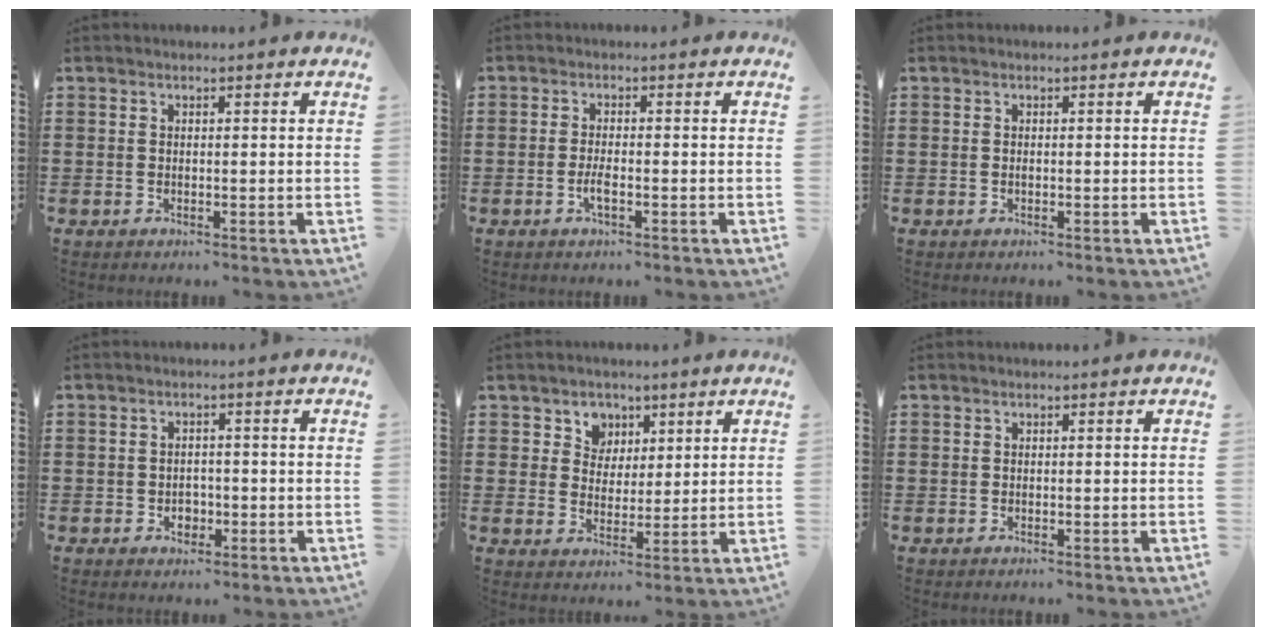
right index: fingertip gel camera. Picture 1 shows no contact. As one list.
[{"total": 2.3, "force": [-0.9, 0.3, 2.1], "torque": [-0.047, -0.006, -0.016]}, {"total": 0.0}, {"total": 2.3, "force": [-1.1, 1.7, 1.1], "torque": [-0.025, 0.000, -0.023]}, {"total": 4.6, "force": [2.2, 4.0, 0.5], "torque": [-0.027, 0.009, 0.036]}, {"total": 0.0}]